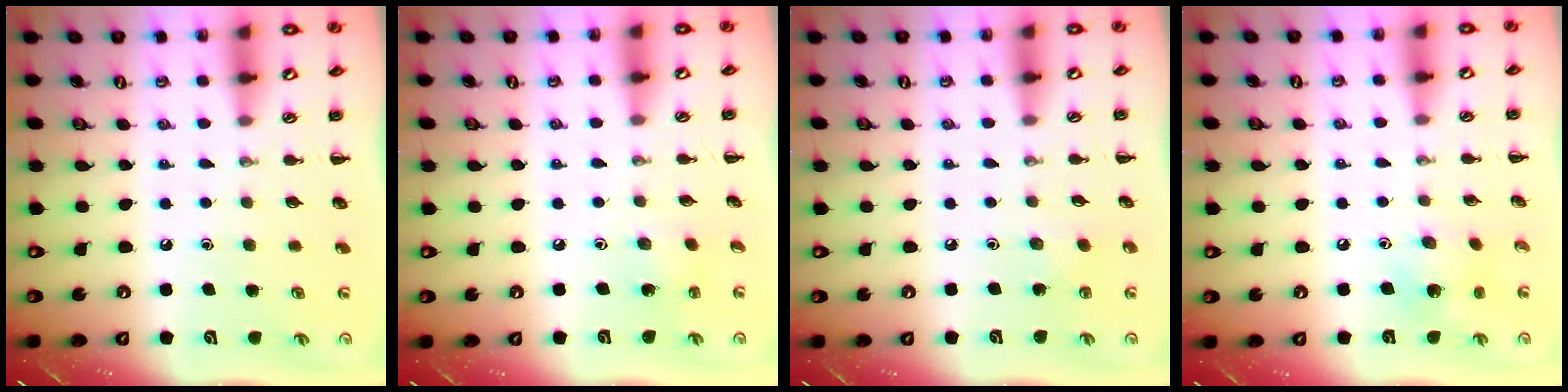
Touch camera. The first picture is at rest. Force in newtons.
{"total": 1.9, "press": 1.8, "slide": 0.6}
{"total": 2.6, "press": 2.5, "slide": 0.8}
{"total": 4.7, "press": 4.6, "slide": 1.0}